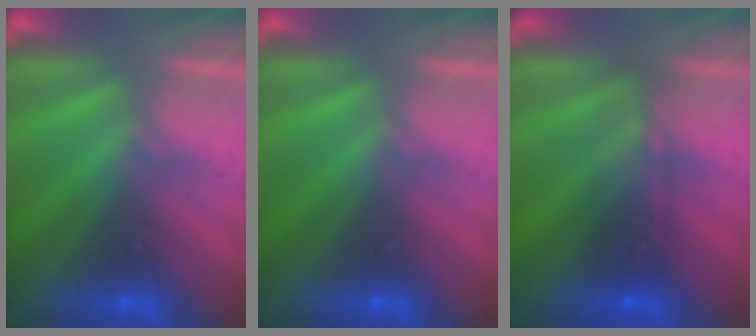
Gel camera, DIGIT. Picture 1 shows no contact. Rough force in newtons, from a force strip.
{"total": 0.0}
{"total": 2.4}